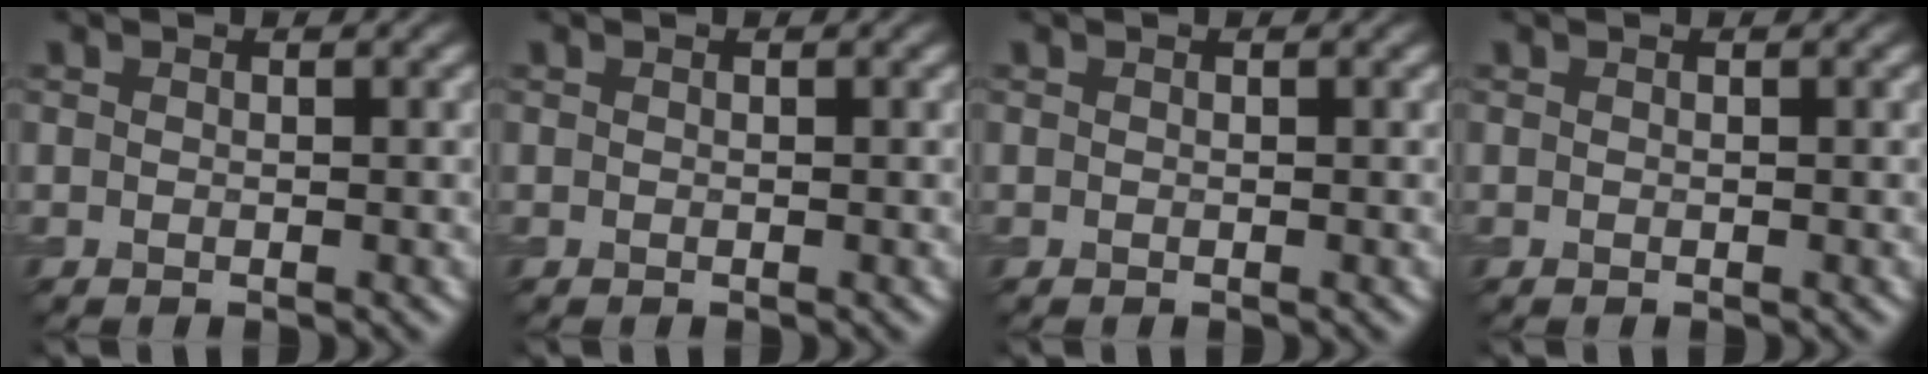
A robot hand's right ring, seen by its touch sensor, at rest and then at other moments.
{"total": 0.0}
{"total": 0.0}
{"total": 0.0}